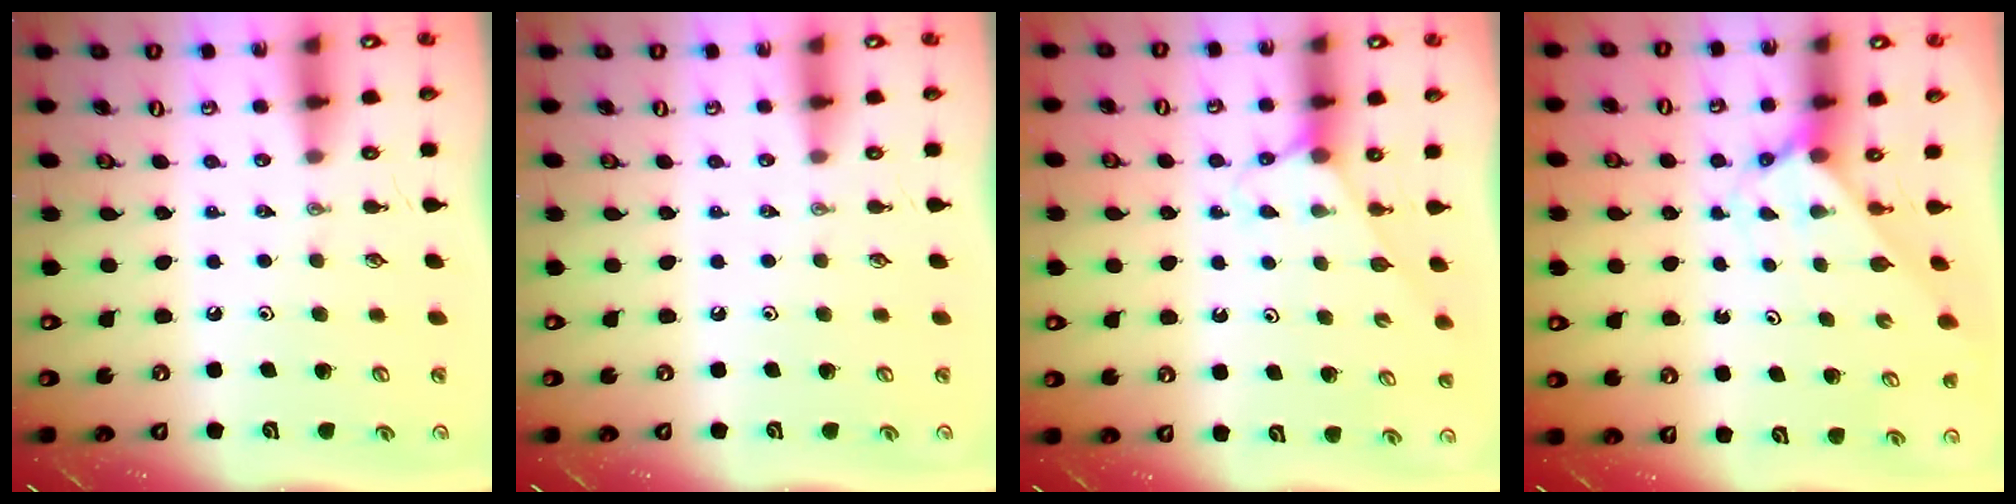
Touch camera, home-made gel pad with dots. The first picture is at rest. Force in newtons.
{"total": 0.0}
{"total": 4.7, "press": 4.6, "slide": 0.5}
{"total": 2.6, "press": 2.6, "slide": 0.2}